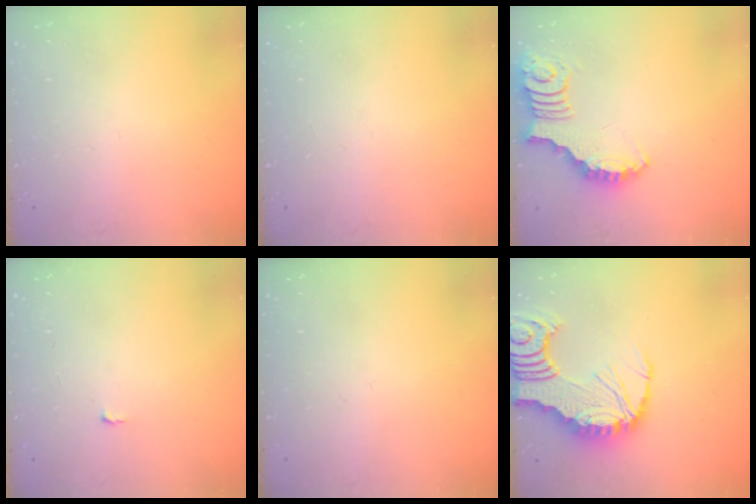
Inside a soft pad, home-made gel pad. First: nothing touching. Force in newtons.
{"total": 0.0}
{"total": 2.6, "press": 2.5, "slide": 0.6}
{"total": 2.7, "press": 2.7, "slide": 0.2}
{"total": 0.0}
{"total": 11.2, "press": 11.2, "slide": 1.1}